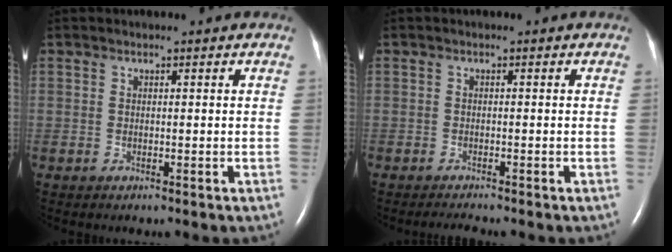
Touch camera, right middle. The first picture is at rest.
{"total": 1.3, "force": [-1.3, -0.3, 0.3], "torque": [-0.014, -0.008, -0.020]}